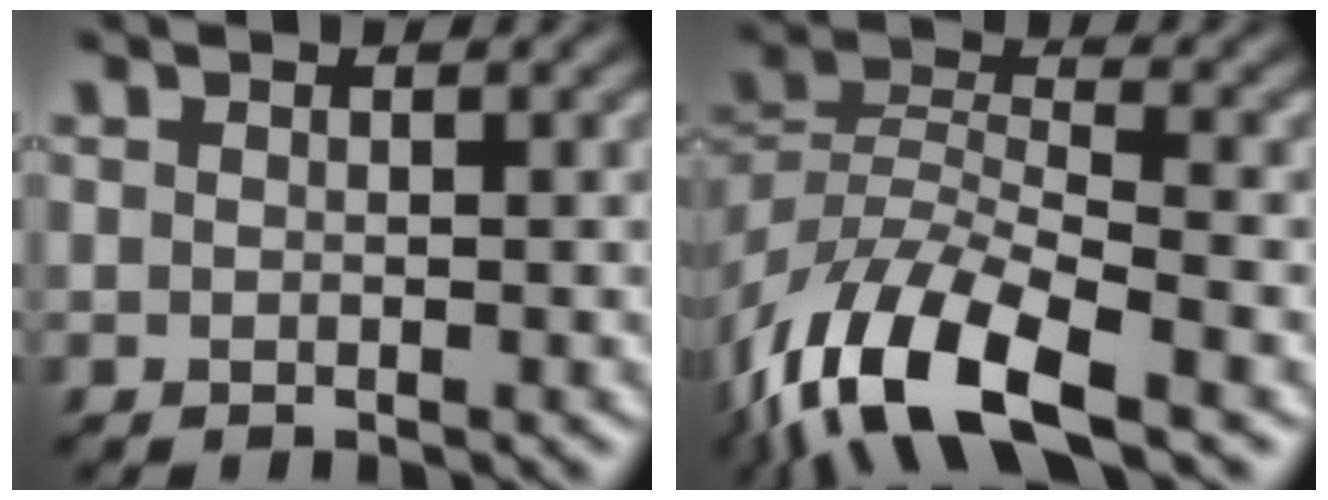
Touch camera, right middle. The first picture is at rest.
{"total": 12.0, "force": [-7.3, 4.8, 8.2], "torque": [-0.158, -0.007, -0.144]}